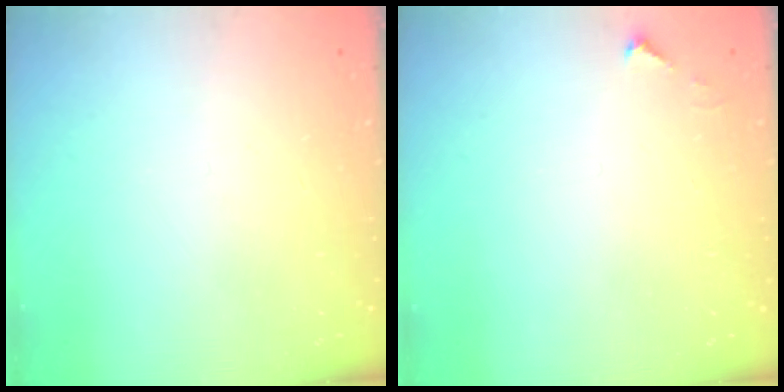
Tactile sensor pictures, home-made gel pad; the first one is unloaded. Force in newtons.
{"total": 3.4, "press": 3.4, "slide": 0.4}